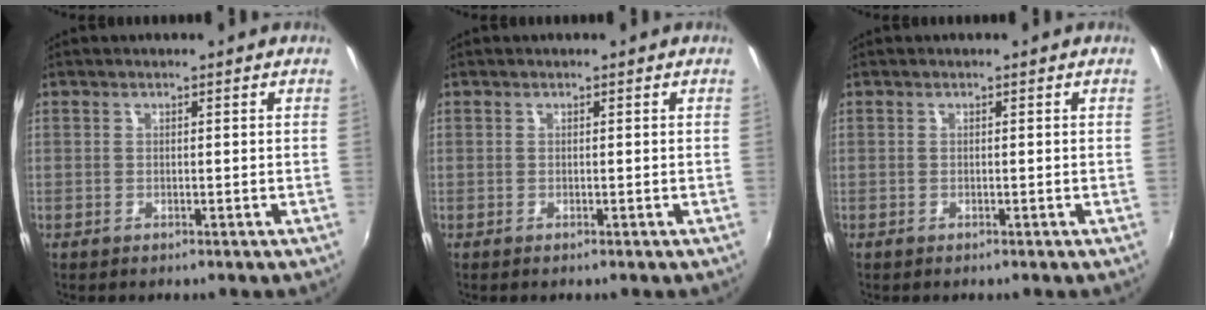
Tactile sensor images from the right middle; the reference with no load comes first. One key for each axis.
{"total": 0.0}
{"total": 0.0}